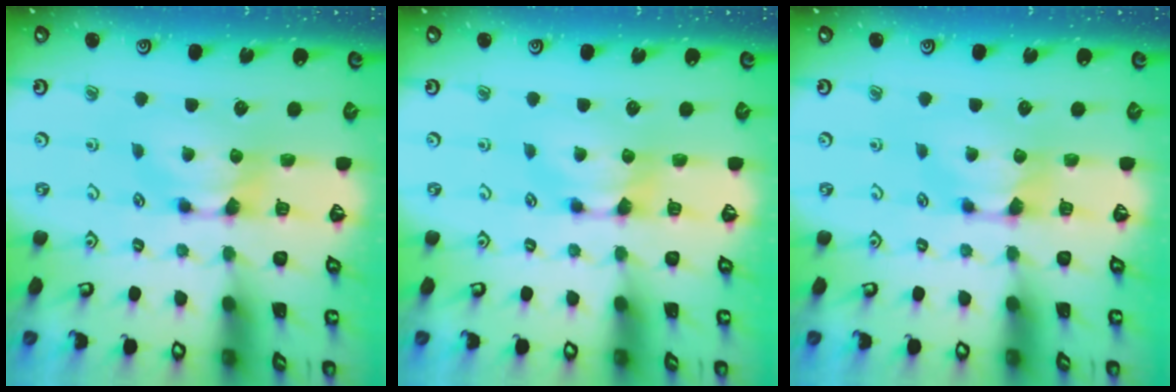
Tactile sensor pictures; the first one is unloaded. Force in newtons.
{"total": 0.0}
{"total": 0.0}